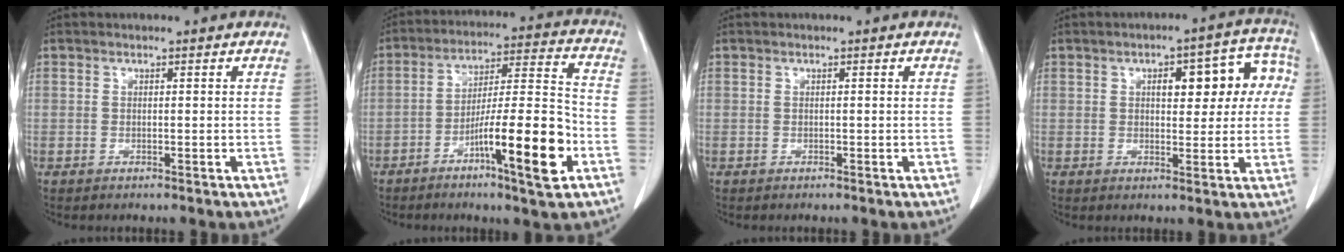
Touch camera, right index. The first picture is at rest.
{"total": 14.6, "force": [-6.3, 1.1, 13.1], "torque": [-0.214, 0.003, -0.102]}
{"total": 0.0}
{"total": 10.1, "force": [2.3, 4.2, 8.8], "torque": [-0.099, 0.038, 0.027]}